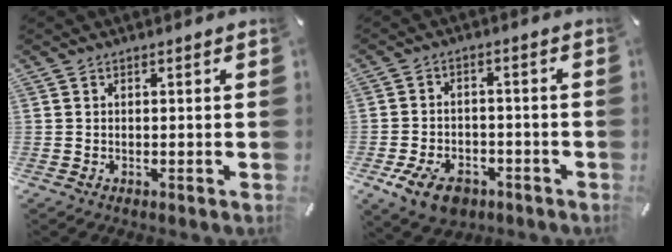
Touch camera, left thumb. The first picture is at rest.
{"total": 8.2, "force": [-4.3, 5.3, 4.5], "torque": [-0.099, 0.016, -0.078]}